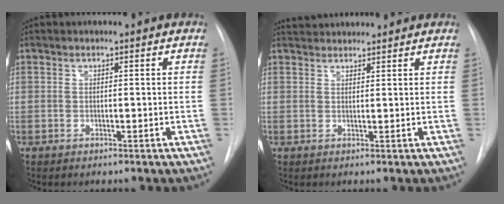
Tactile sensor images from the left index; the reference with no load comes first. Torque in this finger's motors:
{"motor_torque": [-0.01, -0.61, 0.05, 0.01]}